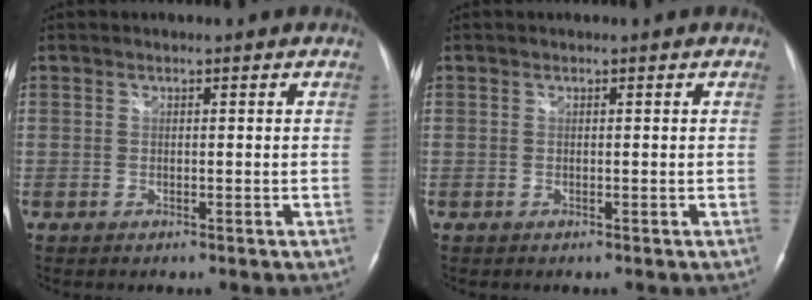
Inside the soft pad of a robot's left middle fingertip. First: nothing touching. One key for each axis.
{"total": 0.0}